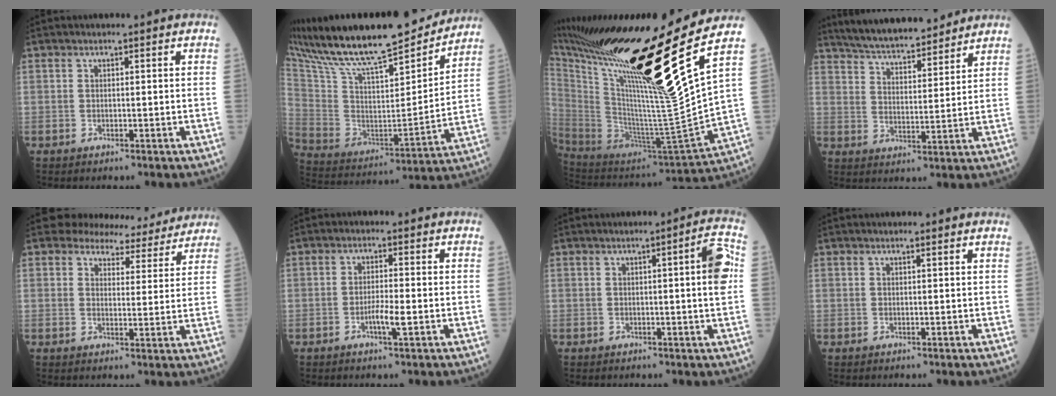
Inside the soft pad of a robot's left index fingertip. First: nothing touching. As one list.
[{"total": 28.2, "force": [24.0, 5.2, 13.9], "torque": [-0.265, -0.010, 0.374]}, {"total": 31.0, "force": [19.3, -3.0, 24.1], "torque": [-0.415, -0.081, 0.326]}, {"total": 14.9, "force": [13.5, 2.2, 5.8], "torque": [-0.098, 0.008, 0.213]}, {"total": 9.8, "force": [9.3, 3.1, 0.8], "torque": [0.008, -0.011, 0.098]}, {"total": 2.8, "force": [-1.1, 0.2, 2.5], "torque": [-0.049, -0.005, -0.022]}, {"total": 4.6, "force": [0.5, -0.3, 4.6], "torque": [-0.059, 0.003, 0.006]}, {"total": 1.0, "force": [0.9, -0.2, 0.4], "torque": [-0.019, -0.002, 0.015]}]